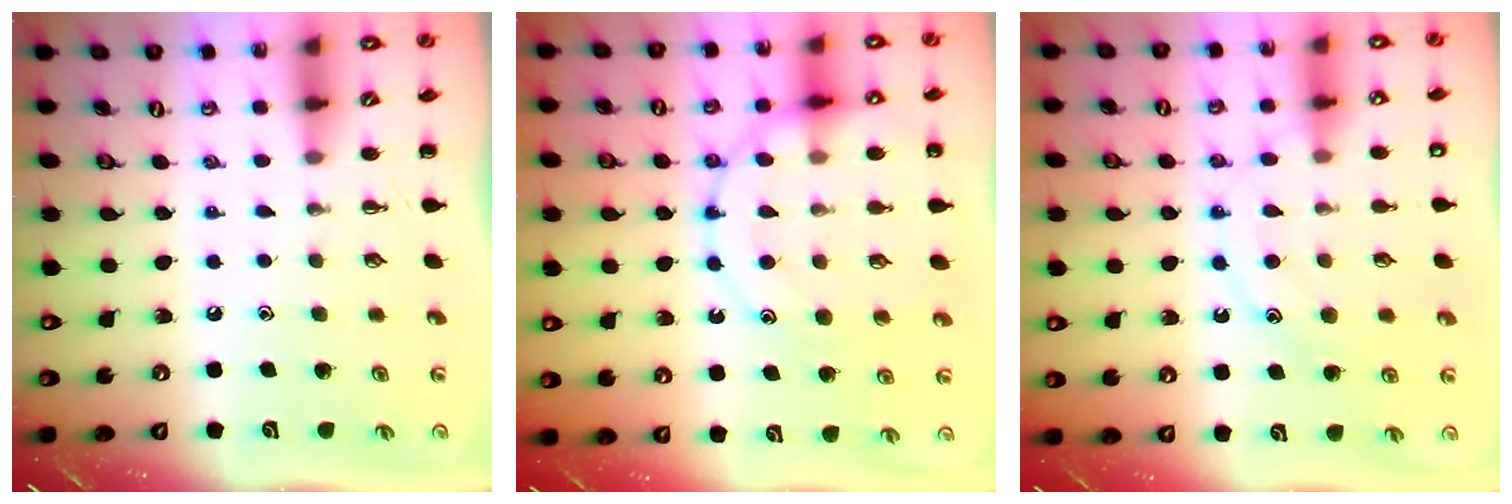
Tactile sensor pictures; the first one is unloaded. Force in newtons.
{"total": 15.7, "press": 15.6, "slide": 1.9}
{"total": 11.5, "press": 11.5, "slide": 0.8}